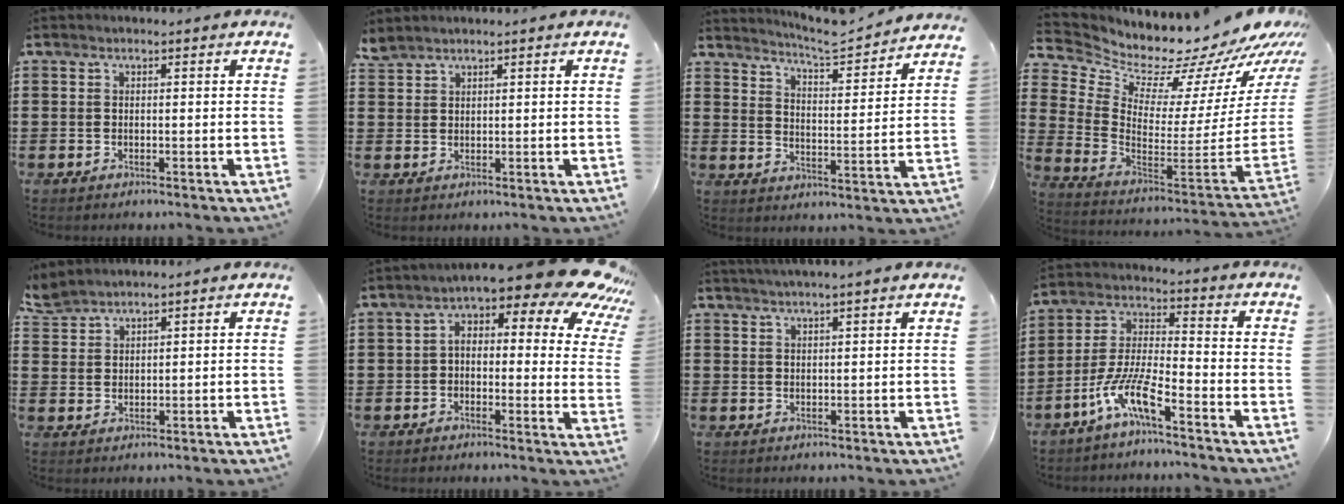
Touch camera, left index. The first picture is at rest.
{"total": 1.8, "force": [1.8, 0.2, 0.3], "torque": [-0.009, 0.001, 0.035]}
{"total": 5.3, "force": [5.2, -0.4, 1.3], "torque": [-0.041, -0.045, 0.082]}
{"total": 7.8, "force": [7.6, 1.3, 1.2], "torque": [-0.030, -0.101, 0.111]}
{"total": 2.6, "force": [2.6, 0.4, 0.3], "torque": [-0.014, -0.001, 0.052]}
{"total": 7.9, "force": [4.9, 2.6, 5.6], "torque": [-0.097, -0.037, 0.075]}
{"total": 2.1, "force": [1.9, -0.5, 0.7], "torque": [-0.015, -0.002, 0.036]}
{"total": 9.4, "force": [-6.5, 1.3, 6.6], "torque": [-0.153, -0.009, -0.130]}